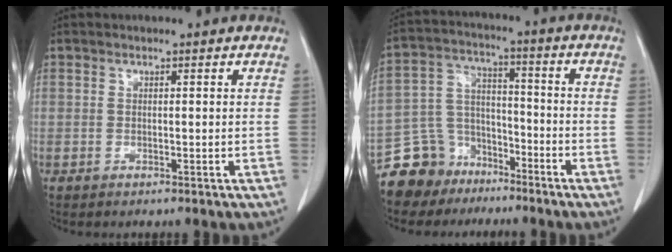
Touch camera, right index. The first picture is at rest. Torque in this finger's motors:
{"motor_torque": [-0.37, -0.25, -0.35, -0.11]}